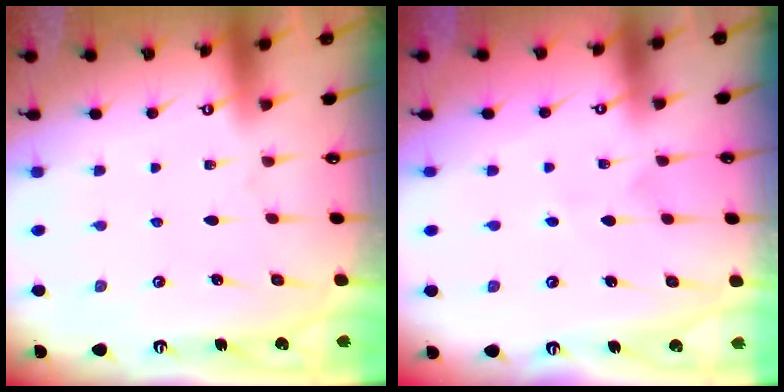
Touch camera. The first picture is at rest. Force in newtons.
{"total": 3.3, "press": 3.2, "slide": 0.4}